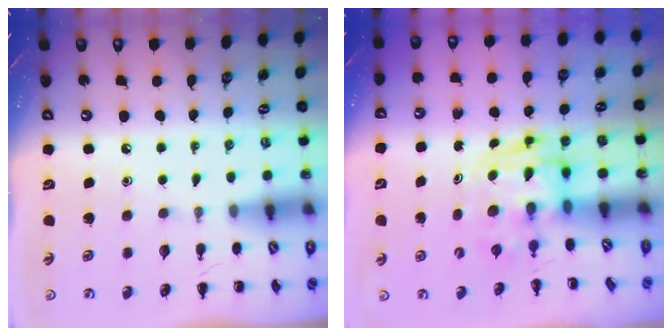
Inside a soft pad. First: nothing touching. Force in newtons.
{"total": 2.8, "press": 2.8, "slide": 0.5}